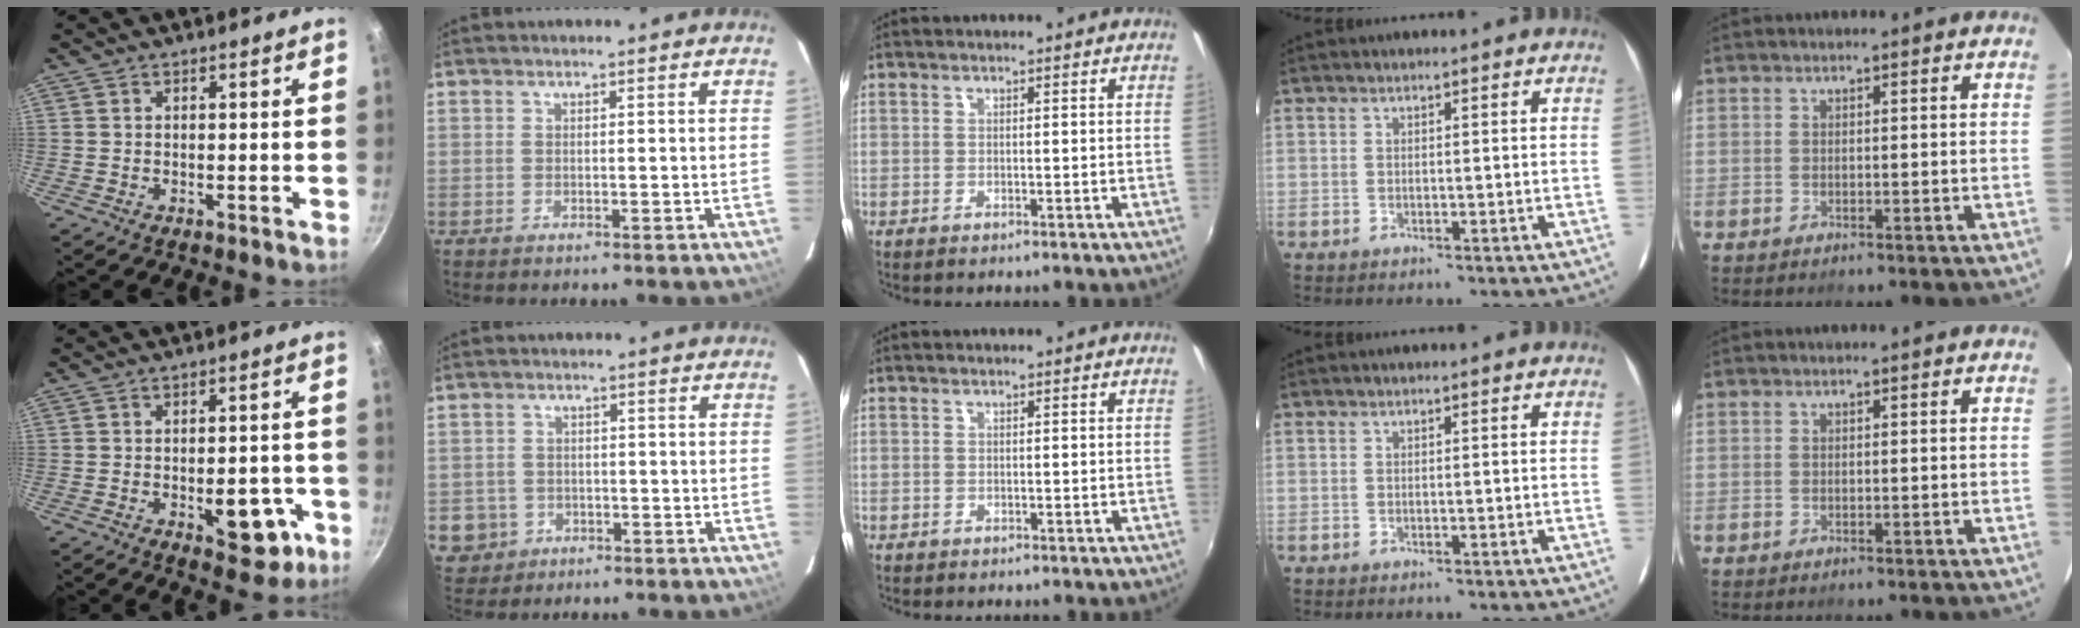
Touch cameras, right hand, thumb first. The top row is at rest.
{"thumb": {"total": 9.8, "force": [-3.3, 5.1, 7.6], "torque": [-0.064, 0.016, -0.035]}, "index": {"total": 6.3, "force": [-2.0, 5.8, 1.2], "torque": [-0.047, 0.018, -0.021]}}